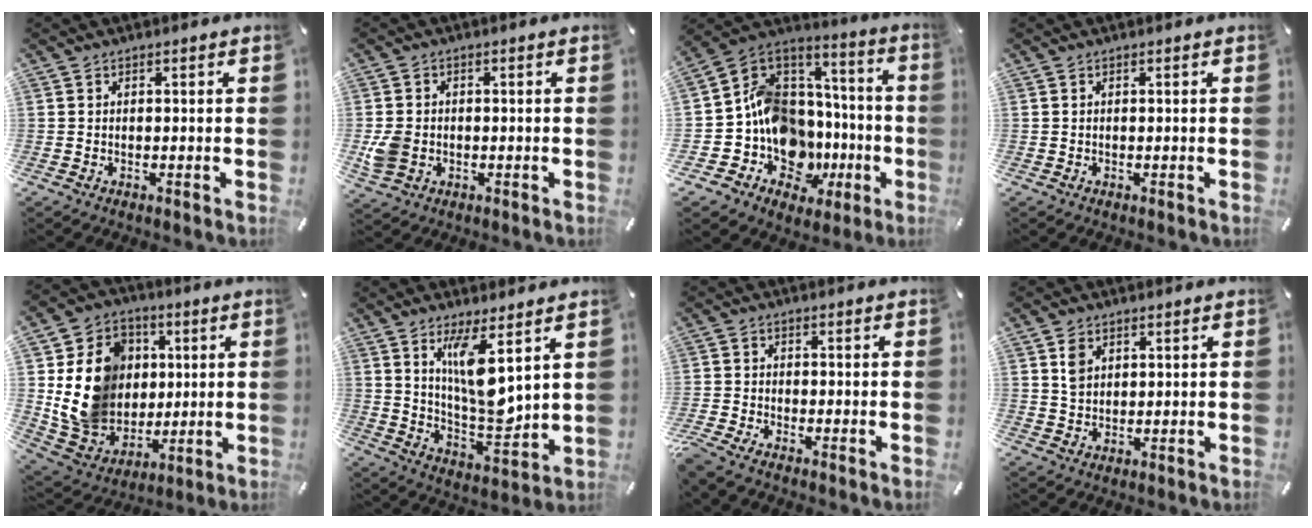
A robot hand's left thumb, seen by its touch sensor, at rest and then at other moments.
{"total": 5.3, "force": [-0.9, 4.4, 2.8], "torque": [-0.061, 0.001, -0.016]}
{"total": 14.1, "force": [-4.5, 12.2, 5.5], "torque": [-0.125, -0.023, -0.062]}
{"total": 0.0}
{"total": 18.3, "force": [2.4, 15.8, 9.0], "torque": [-0.188, 0.004, 0.054]}
{"total": 12.3, "force": [6.0, 3.9, 10.0], "torque": [-0.188, -0.046, 0.101]}
{"total": 2.6, "force": [-2.3, 0.5, 1.0], "torque": [-0.030, 0.003, -0.048]}
{"total": 3.4, "force": [1.7, 2.6, 1.5], "torque": [-0.026, 0.000, 0.031]}